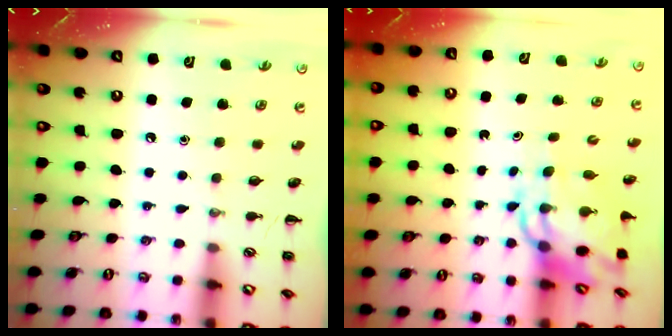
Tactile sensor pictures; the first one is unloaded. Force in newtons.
{"total": 9.3, "press": 9.0, "slide": 2.2}